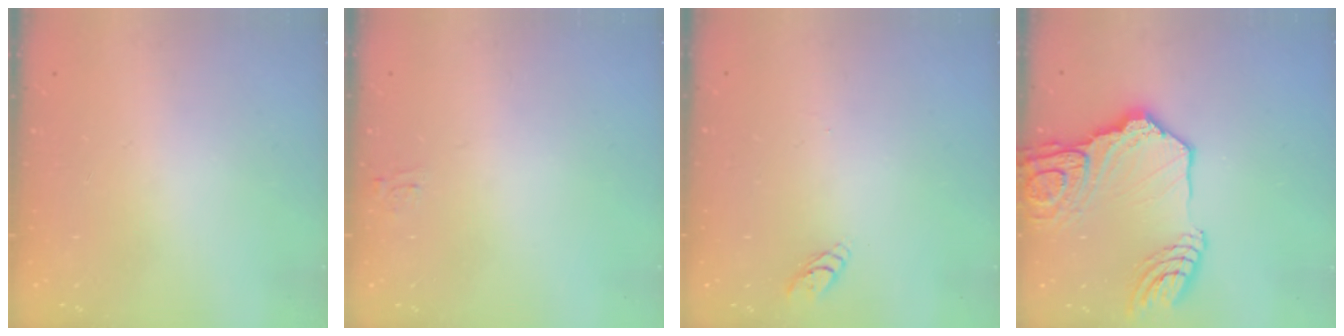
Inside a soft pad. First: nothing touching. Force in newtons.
{"total": 3.3, "press": 3.3, "slide": 0.4}
{"total": 3.7, "press": 3.7, "slide": 0.3}
{"total": 22.5, "press": 22.3, "slide": 2.6}